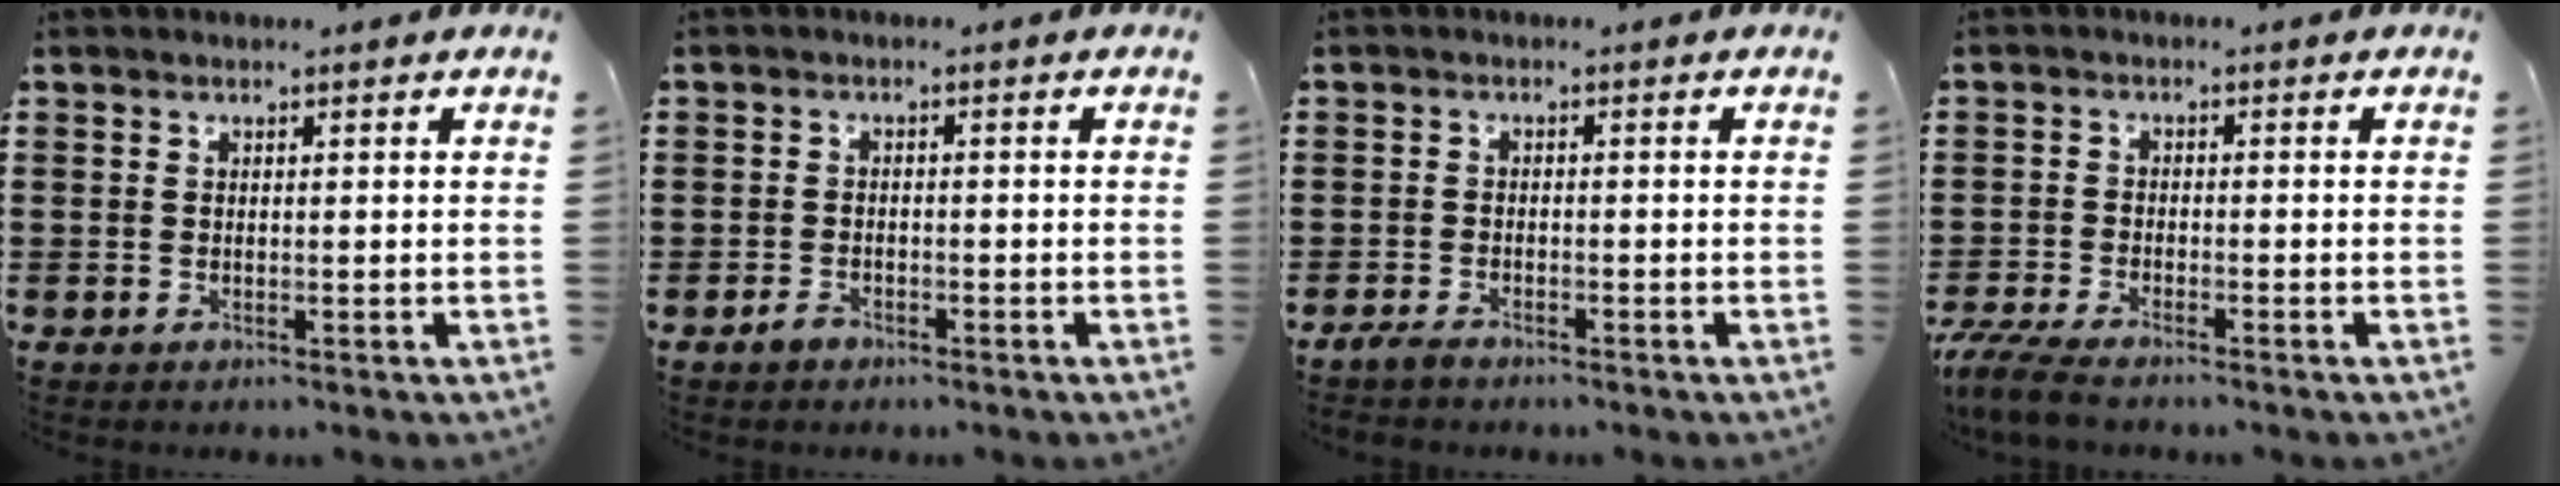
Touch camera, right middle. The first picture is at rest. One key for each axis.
{"total": 1.7, "fx": -1.4, "fy": 0.9, "fz": 0.6, "tx": -0.013, "ty": 0.003, "tz": -0.028}
{"total": 1.8, "fx": -1.6, "fy": 0.5, "fz": 0.8, "tx": -0.025, "ty": -0.002, "tz": -0.033}
{"total": 4.3, "fx": -4.0, "fy": 0.3, "fz": 1.6, "tx": -0.048, "ty": -0.010, "tz": -0.082}